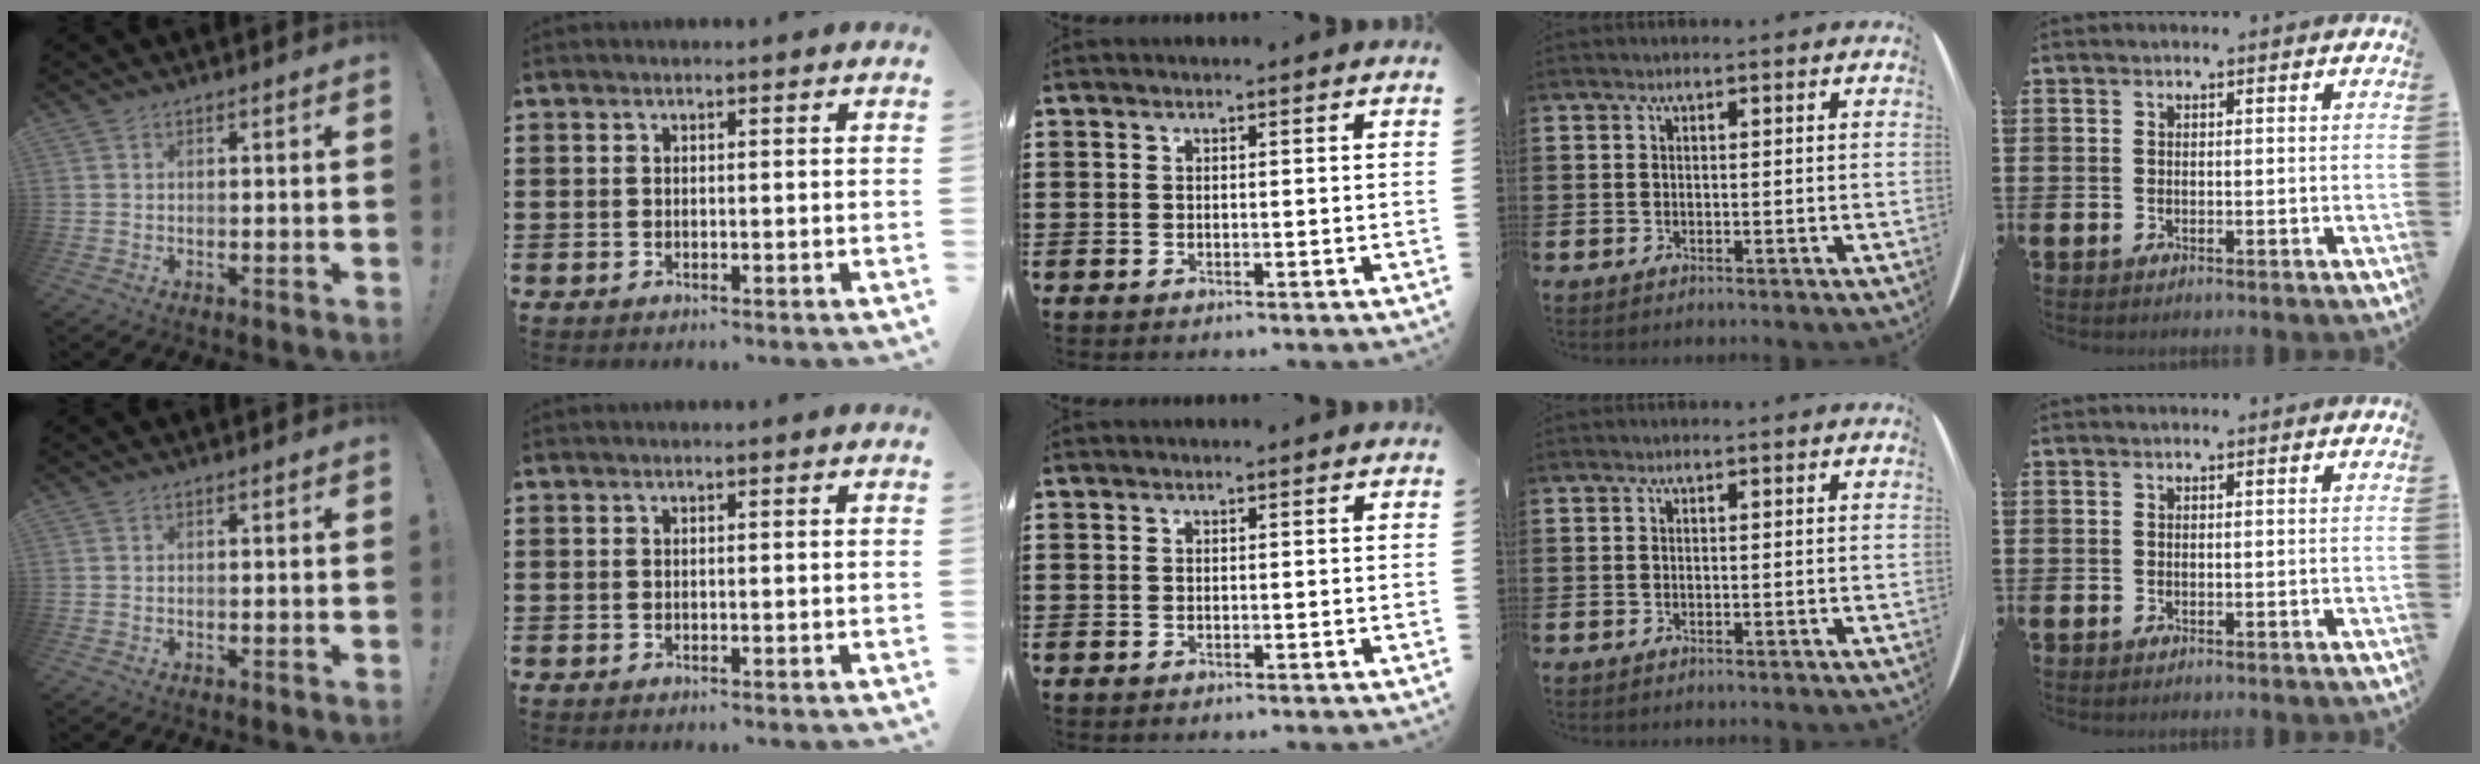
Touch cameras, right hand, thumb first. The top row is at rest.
{}